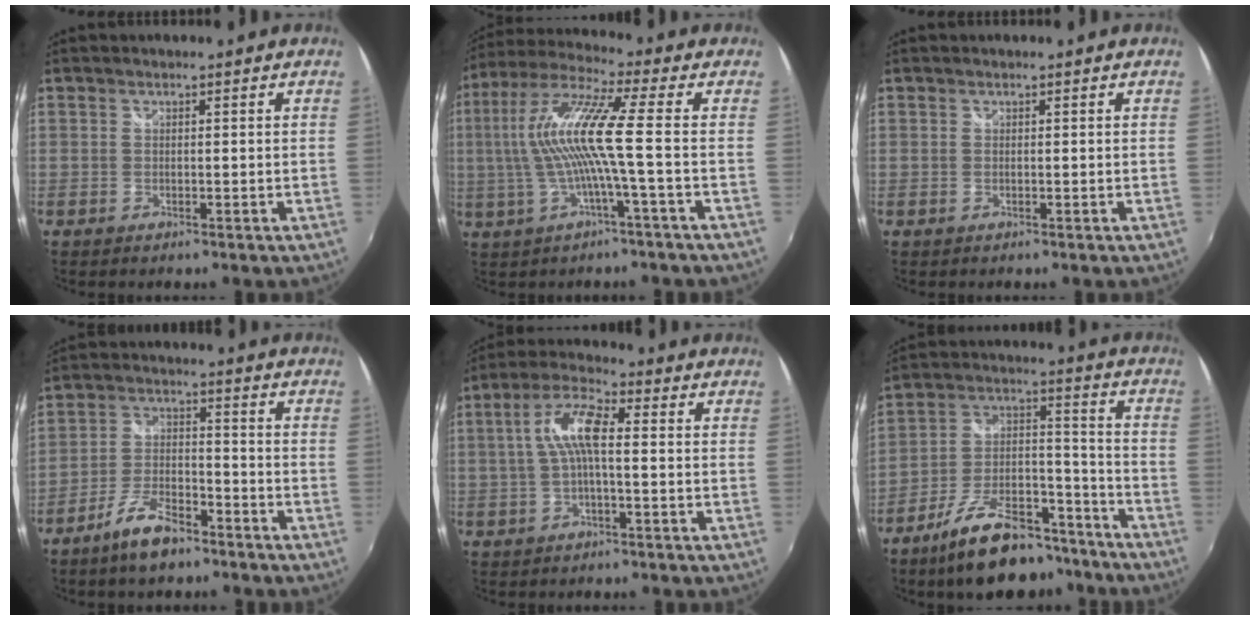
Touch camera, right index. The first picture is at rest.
{"total": 11.8, "force": [-1.0, -0.9, 11.8], "torque": [-0.224, 0.004, -0.017]}
{"total": 0.0}
{"total": 8.6, "force": [-6.4, 3.0, 5.0], "torque": [-0.109, 0.004, -0.113]}
{"total": 7.7, "force": [0.1, 2.2, 7.4], "torque": [-0.155, 0.018, 0.002]}
{"total": 19.0, "force": [-14.2, 7.7, 10.1], "torque": [-0.178, 0.024, -0.214]}